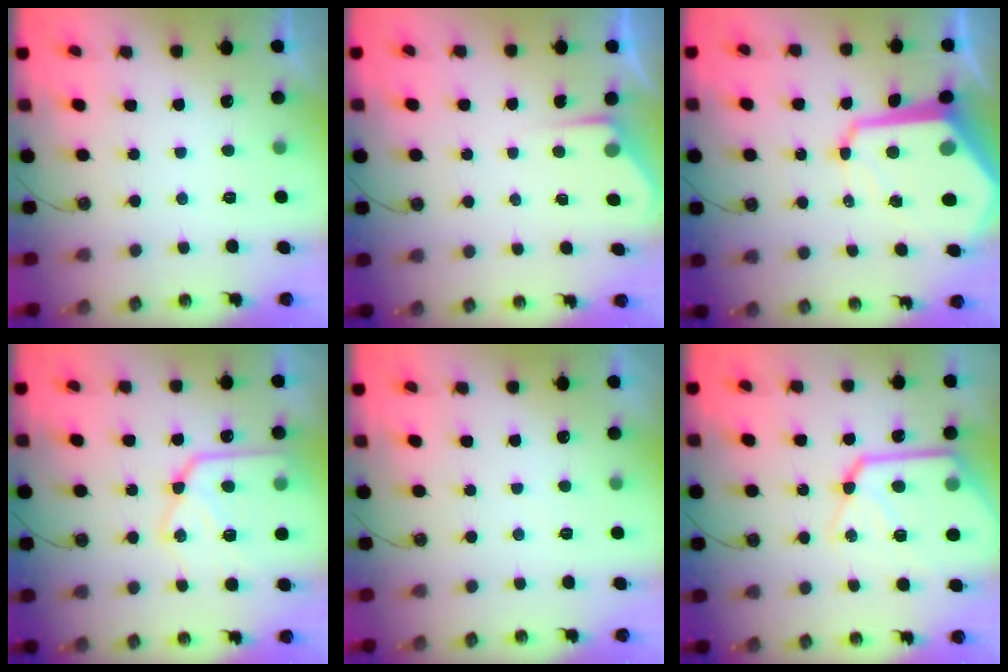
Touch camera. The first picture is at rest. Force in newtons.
{"total": 2.8, "press": 2.8, "slide": 0.4}
{"total": 16.0, "press": 15.9, "slide": 1.4}
{"total": 17.9, "press": 17.8, "slide": 1.6}
{"total": 2.5, "press": 2.5, "slide": 0.4}
{"total": 18.9, "press": 18.8, "slide": 2.0}